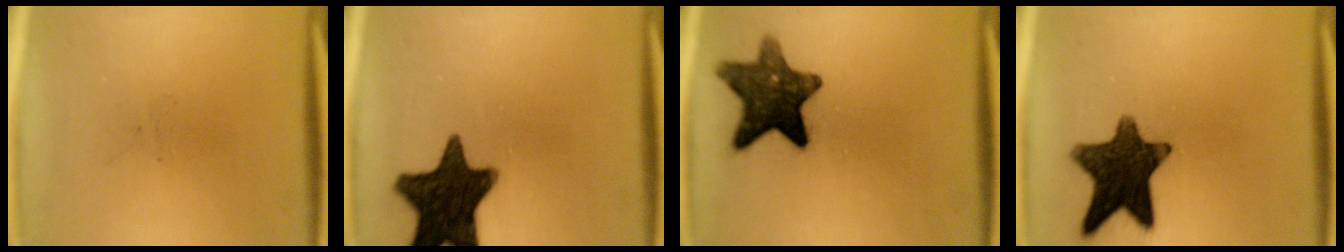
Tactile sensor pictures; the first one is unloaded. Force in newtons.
{"total": 16.3}
{"total": 12.1}
{"total": 13.3}